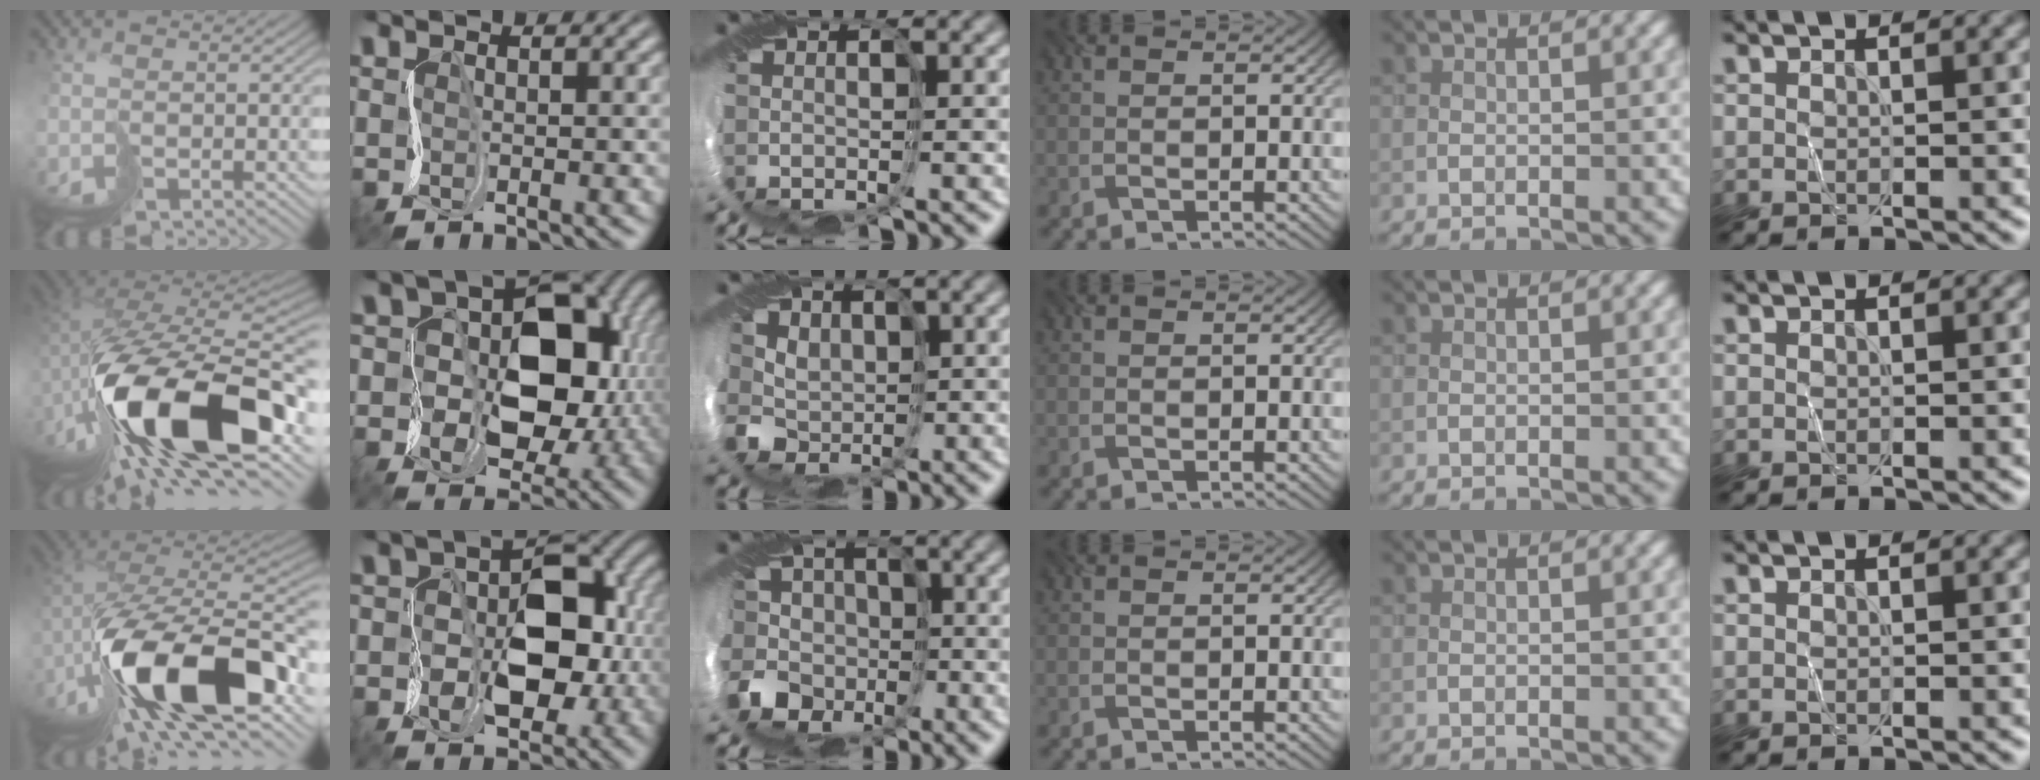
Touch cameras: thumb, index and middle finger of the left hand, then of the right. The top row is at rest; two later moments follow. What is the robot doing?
{"motion": "cut", "object": "receipt paper"}